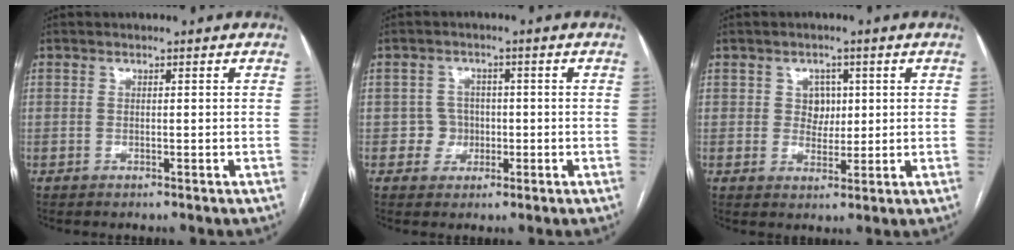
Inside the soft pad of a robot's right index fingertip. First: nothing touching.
{"total": 3.1, "force": [-0.5, 3.1, 0.1], "torque": [0.014, 0.013, -0.006]}
{"total": 3.5, "force": [0.9, 2.9, 1.6], "torque": [-0.018, 0.005, 0.017]}